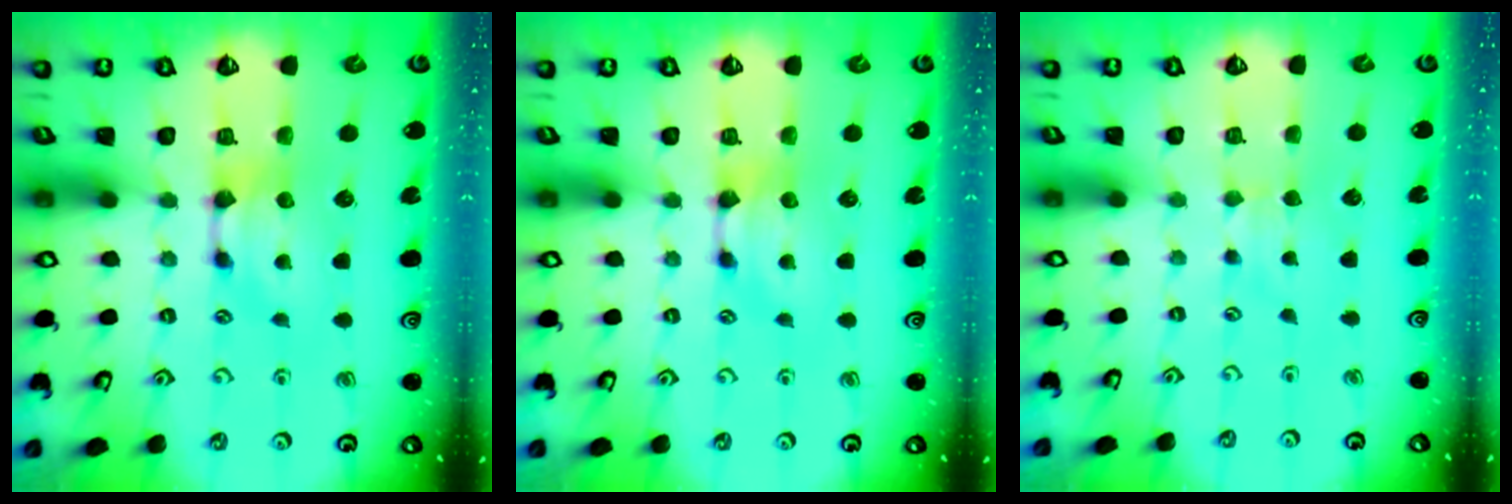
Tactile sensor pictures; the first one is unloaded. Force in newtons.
{"total": 0.0}
{"total": 2.3, "press": 2.2, "slide": 0.5}